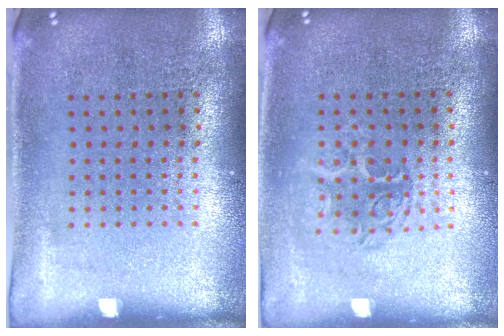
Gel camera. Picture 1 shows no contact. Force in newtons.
{"total": 1.3, "press": 1.0, "slide": 0.7}